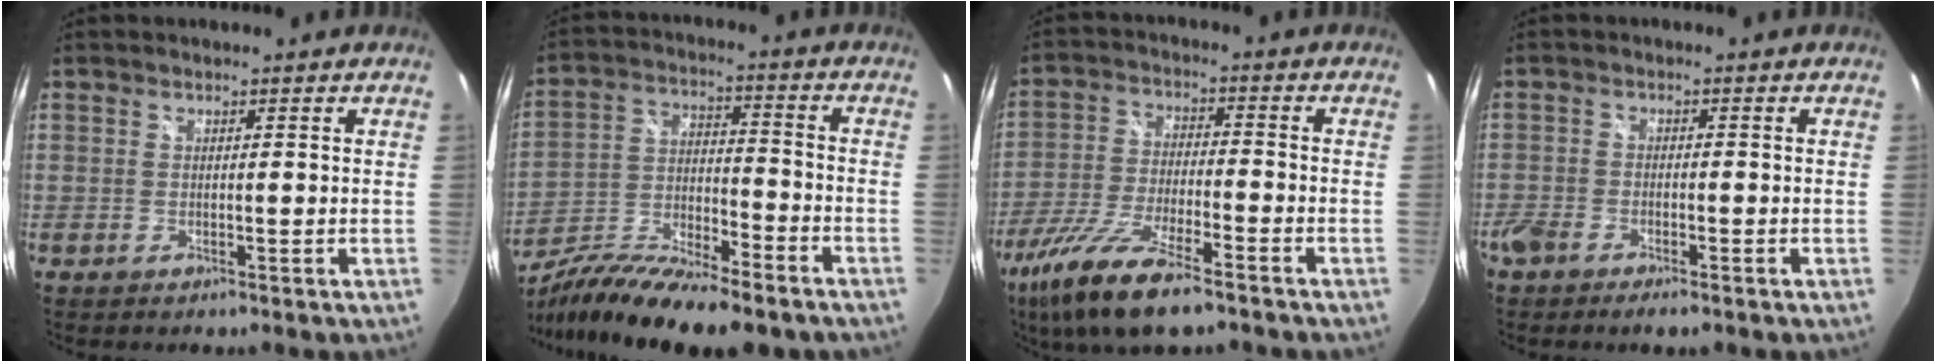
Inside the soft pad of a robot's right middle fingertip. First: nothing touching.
{"total": 19.1, "force": [-14.6, 4.9, 11.4], "torque": [-0.218, -0.033, -0.249]}
{"total": 14.9, "force": [-10.2, 3.4, 10.2], "torque": [-0.217, -0.042, -0.194]}
{"total": 6.1, "force": [-4.5, 2.6, 3.2], "torque": [-0.089, -0.015, -0.086]}